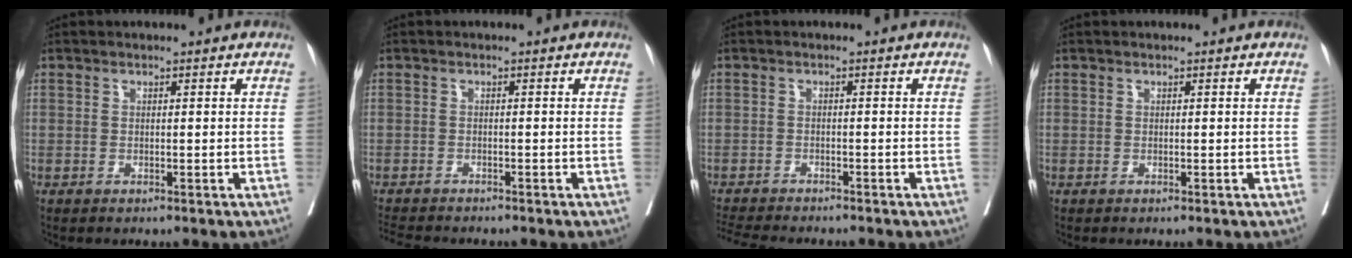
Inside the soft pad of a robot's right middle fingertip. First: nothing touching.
{"total": 5.1, "force": [-4.8, 0.5, 1.7], "torque": [-0.025, -0.012, -0.078]}
{"total": 8.0, "force": [-7.4, 0.5, 3.0], "torque": [-0.045, -0.012, -0.115]}
{"total": 0.0}